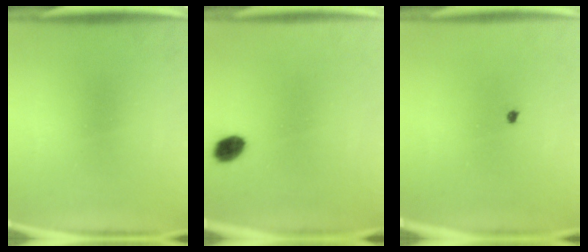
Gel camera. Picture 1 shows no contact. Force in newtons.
{"total": 4.2}
{"total": 0.5}